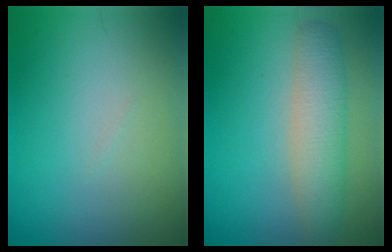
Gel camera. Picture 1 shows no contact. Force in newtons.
{"total": 4.2, "press": 4.2, "slide": 0.1}